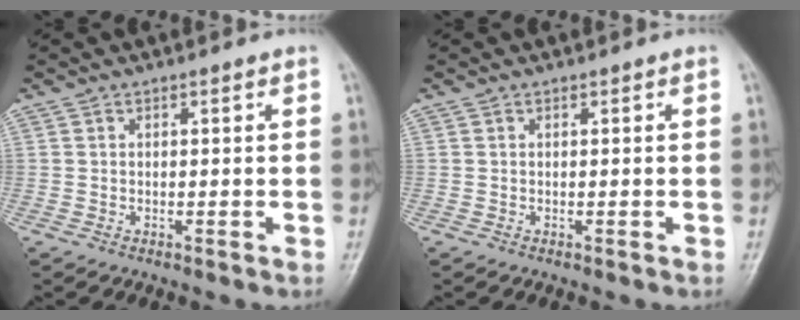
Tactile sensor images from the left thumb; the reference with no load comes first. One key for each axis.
{"total": 0.0}